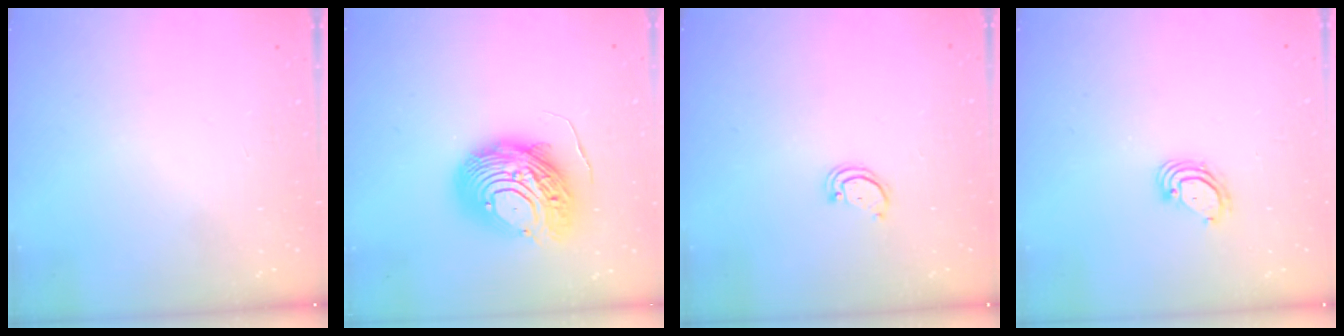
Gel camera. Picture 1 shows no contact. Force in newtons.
{"total": 13.9, "press": 13.9, "slide": 1.4}
{"total": 1.8, "press": 1.8, "slide": 0.2}
{"total": 3.9, "press": 3.9, "slide": 0.1}